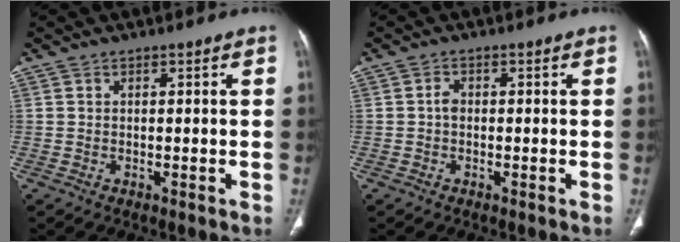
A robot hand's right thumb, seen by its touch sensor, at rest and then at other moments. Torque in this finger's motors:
{"motor_torque": [0.65, 0.41, 0.26, -0.06, 0.00]}